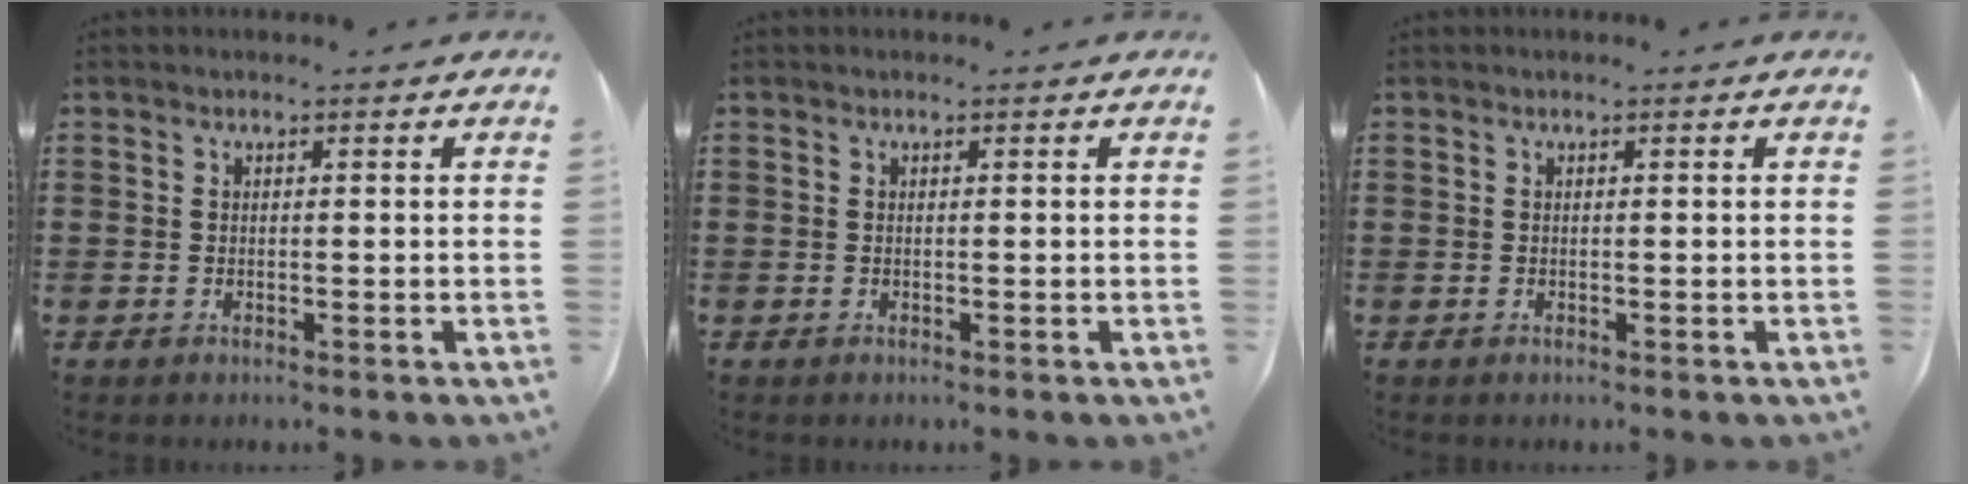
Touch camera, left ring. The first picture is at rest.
{"total": 0.0}
{"total": 0.0}